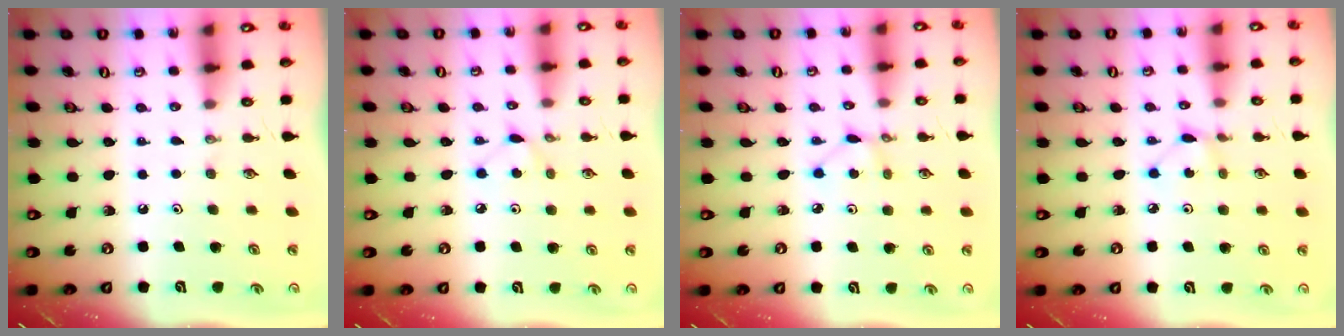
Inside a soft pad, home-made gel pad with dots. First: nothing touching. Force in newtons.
{"total": 4.1, "press": 4.0, "slide": 0.6}
{"total": 2.4, "press": 2.4, "slide": 0.2}
{"total": 2.5, "press": 2.5, "slide": 0.4}